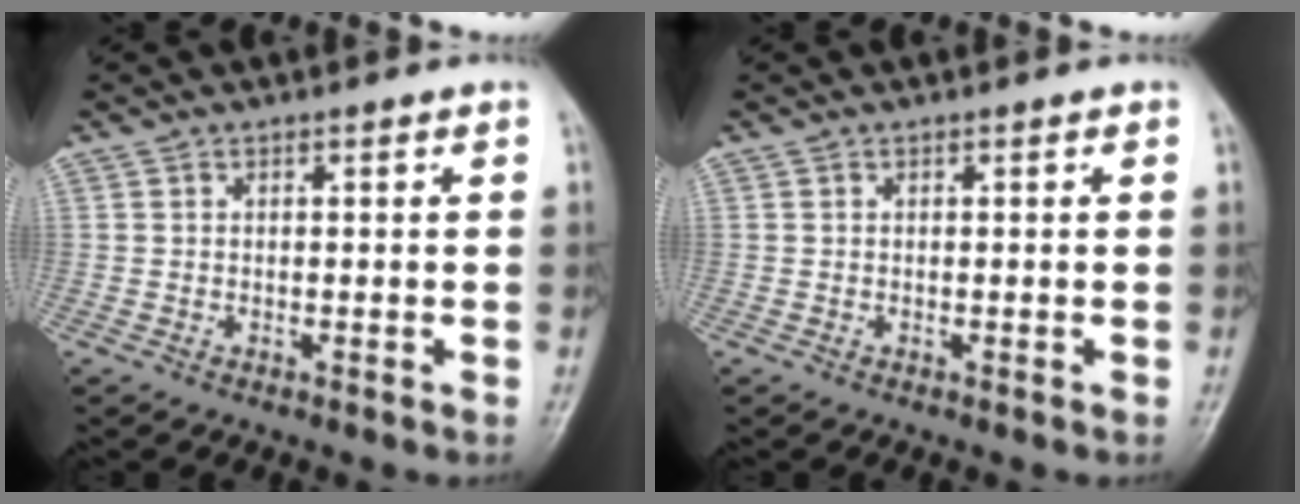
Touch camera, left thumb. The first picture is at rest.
{"total": 0.0}